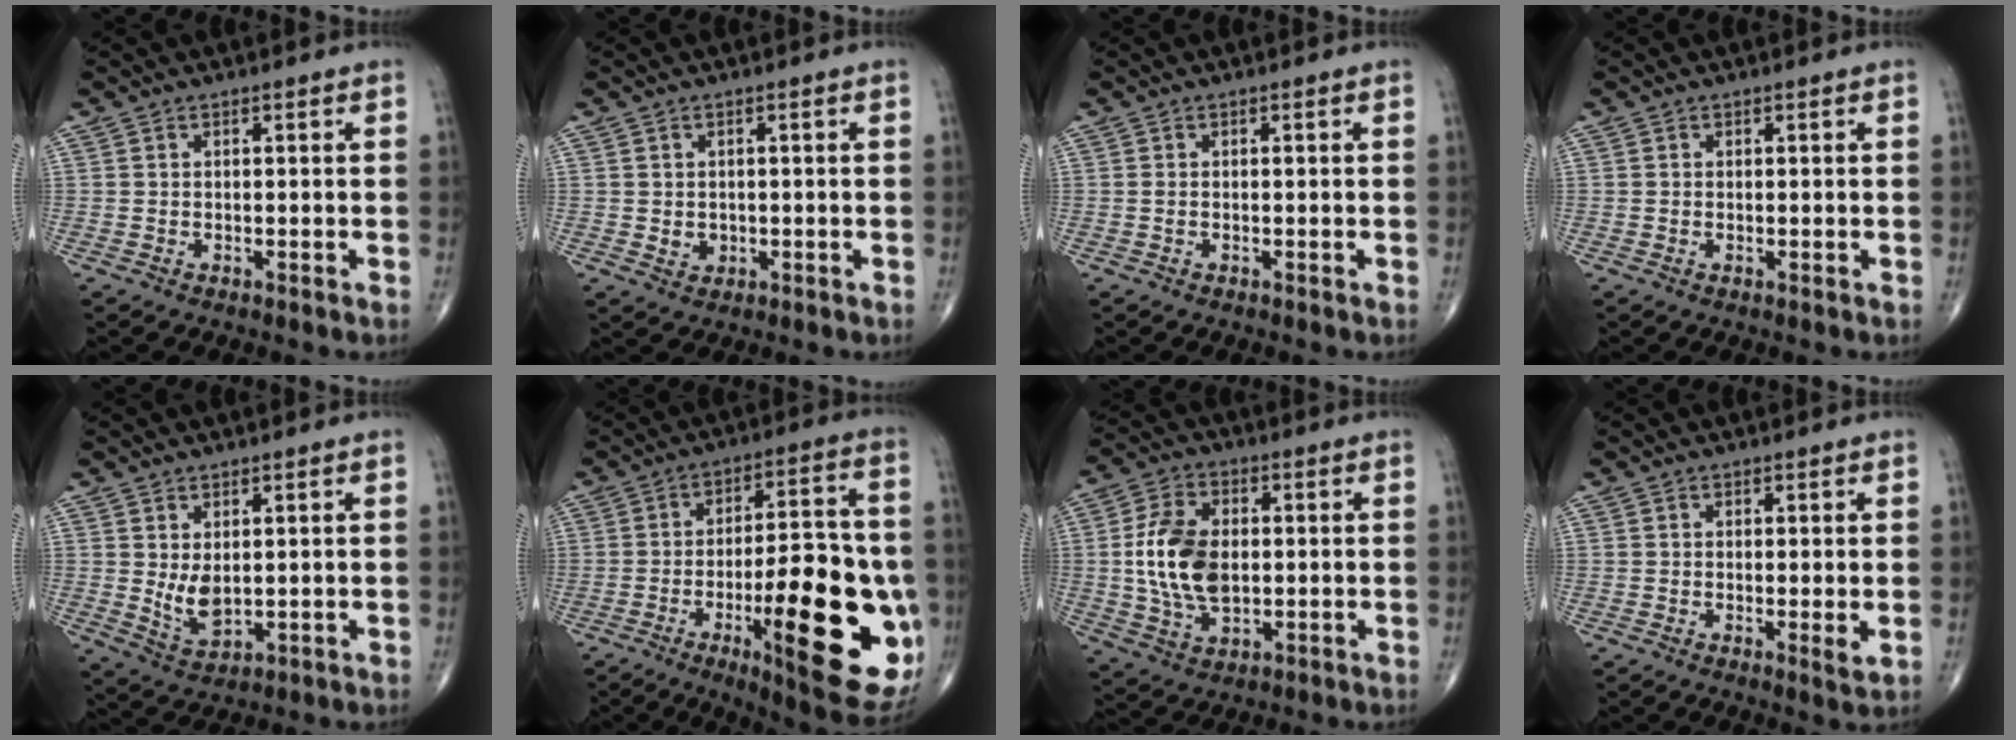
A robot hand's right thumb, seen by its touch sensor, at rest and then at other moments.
{"total": 2.2, "force": [-0.2, 1.9, 1.2], "torque": [-0.012, 0.000, 0.004]}
{"total": 0.7, "force": [0.0, 0.3, 0.6], "torque": [-0.016, 0.004, 0.004]}
{"total": 0.0}
{"total": 5.1, "force": [0.8, 2.8, 4.2], "torque": [-0.068, -0.015, 0.028]}
{"total": 26.1, "force": [-6.4, 7.7, 24.1], "torque": [-0.293, 0.001, -0.077]}
{"total": 12.9, "force": [0.3, 8.0, 10.1], "torque": [-0.185, 0.003, 0.009]}
{"total": 2.3, "force": [0.0, 0.4, 2.3], "torque": [-0.040, -0.011, -0.003]}